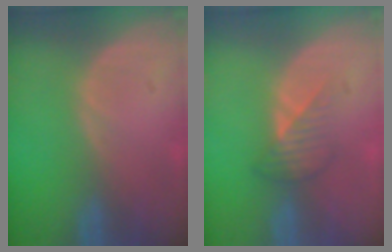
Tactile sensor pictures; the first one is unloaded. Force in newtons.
{"total": 3.5, "press": 3.2, "slide": 1.5}